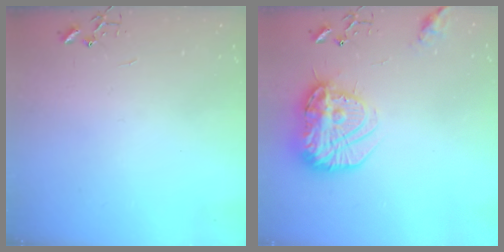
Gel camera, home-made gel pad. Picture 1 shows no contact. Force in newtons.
{"total": 19.3, "press": 19.2, "slide": 1.6}